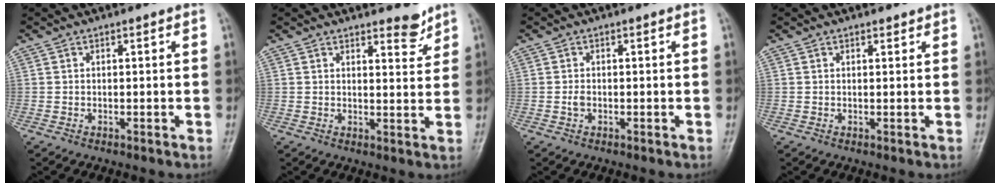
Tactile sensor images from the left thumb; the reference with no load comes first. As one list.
[{"total": 3.8, "force": [3.2, 1.3, 1.4], "torque": [-0.002, -0.027, 0.045]}, {"total": 1.1, "force": [-0.2, 0.8, 0.8], "torque": [-0.013, 0.000, -0.004]}, {"total": 0.9, "force": [0.8, 0.4, 0.2], "torque": [0.001, -0.006, 0.010]}]